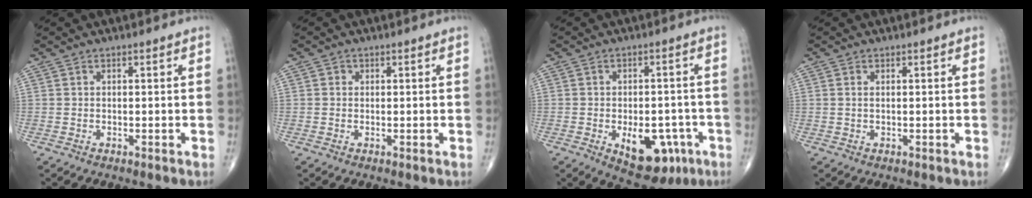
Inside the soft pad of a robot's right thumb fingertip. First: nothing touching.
{"total": 0.8, "force": [0.1, 0.7, 0.2], "torque": [0.002, 0.002, 0.001]}
{"total": 11.7, "force": [-4.5, 6.6, 8.5], "torque": [-0.087, 0.018, -0.049]}
{"total": 0.7, "force": [0.2, 0.3, 0.6], "torque": [-0.017, 0.002, 0.006]}